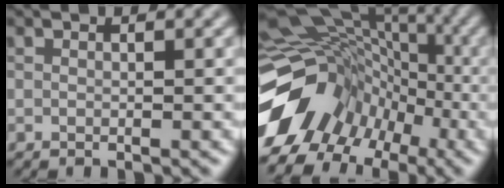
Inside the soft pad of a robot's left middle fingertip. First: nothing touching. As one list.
[{"total": 16.2, "force": [-7.6, 12.4, 7.1], "torque": [-0.143, -0.009, -0.107]}]